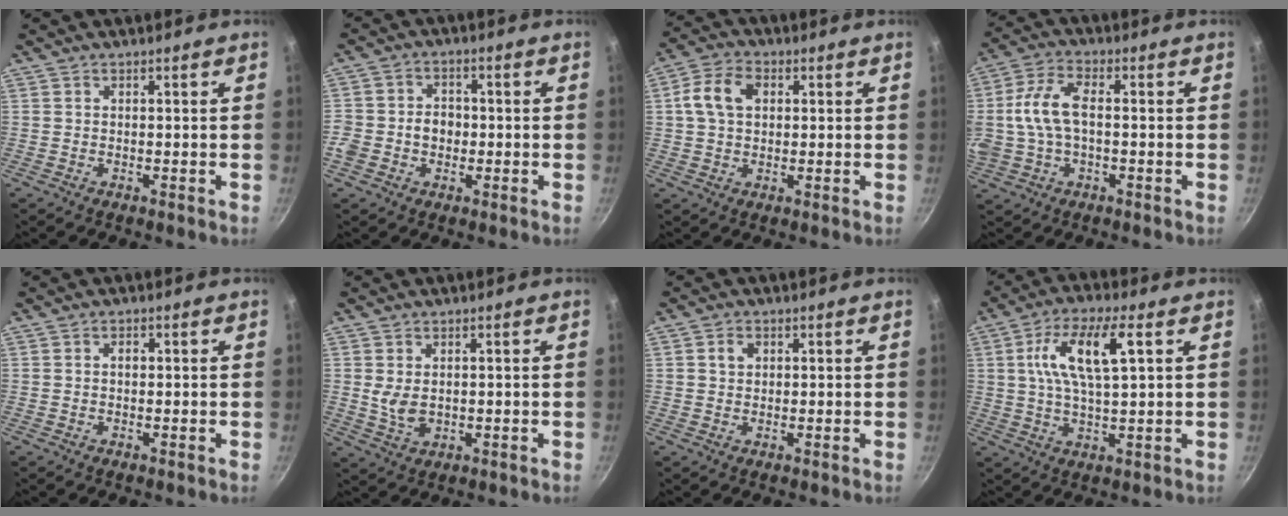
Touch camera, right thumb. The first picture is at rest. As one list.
[{"total": 6.8, "force": [-1.0, 5.6, 3.8], "torque": [-0.048, 0.027, -0.018]}, {"total": 8.0, "force": [1.6, 5.5, 5.6], "torque": [-0.104, 0.016, 0.026]}, {"total": 10.6, "force": [0.2, 5.8, 8.8], "torque": [-0.196, 0.026, 0.005]}, {"total": 1.1, "force": [0.1, 0.8, 0.8], "torque": [-0.007, 0.004, -0.001]}, {"total": 3.8, "force": [0.5, 2.6, 2.8], "torque": [-0.046, -0.008, 0.018]}, {"total": 2.3, "force": [0.7, 1.8, 1.3], "torque": [-0.016, 0.000, 0.013]}, {"total": 12.1, "force": [3.4, 3.9, 11.0], "torque": [-0.219, 0.006, 0.063]}]